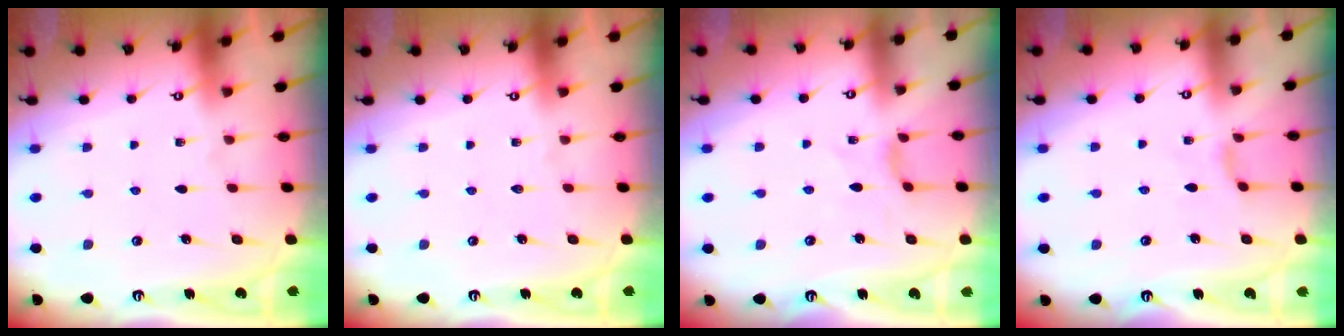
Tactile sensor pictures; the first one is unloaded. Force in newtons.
{"total": 0.0}
{"total": 2.4, "press": 2.4, "slide": 0.5}
{"total": 2.6, "press": 2.6, "slide": 0.5}